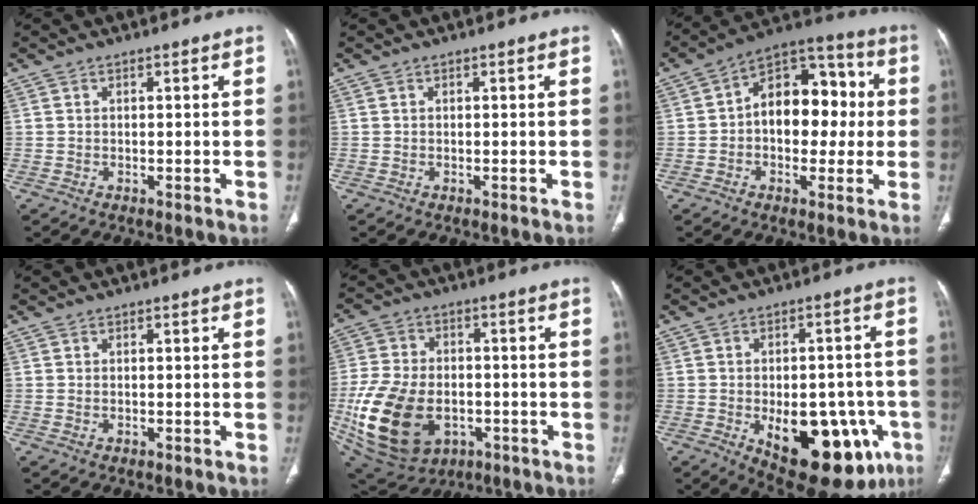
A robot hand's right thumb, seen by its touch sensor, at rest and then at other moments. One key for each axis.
{"total": 0.0}
{"total": 15.4, "fx": 0.6, "fy": 10.2, "fz": 11.5, "tx": -0.117, "ty": 0.040, "tz": -0.002}
{"total": 0.0}
{"total": 21.4, "fx": -5.3, "fy": 14.5, "fz": 14.9, "tx": -0.302, "ty": 0.002, "tz": -0.067}
{"total": 21.6, "fx": -7.3, "fy": 11.0, "fz": 17.1, "tx": -0.179, "ty": 0.013, "tz": -0.074}